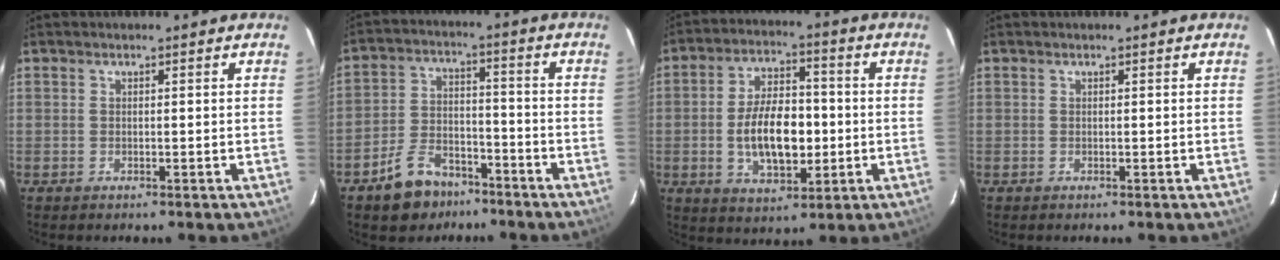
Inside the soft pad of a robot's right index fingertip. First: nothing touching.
{"total": 9.8, "force": [-6.9, 5.8, 3.9], "torque": [-0.096, 0.026, -0.104]}
{"total": 12.9, "force": [-1.8, 6.7, 10.9], "torque": [-0.204, 0.007, -0.022]}
{"total": 0.0}